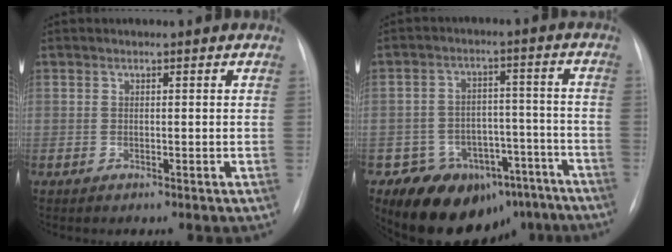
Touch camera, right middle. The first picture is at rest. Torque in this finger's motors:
{"motor_torque": [1.11, -1.03, 0.21, 0.11]}